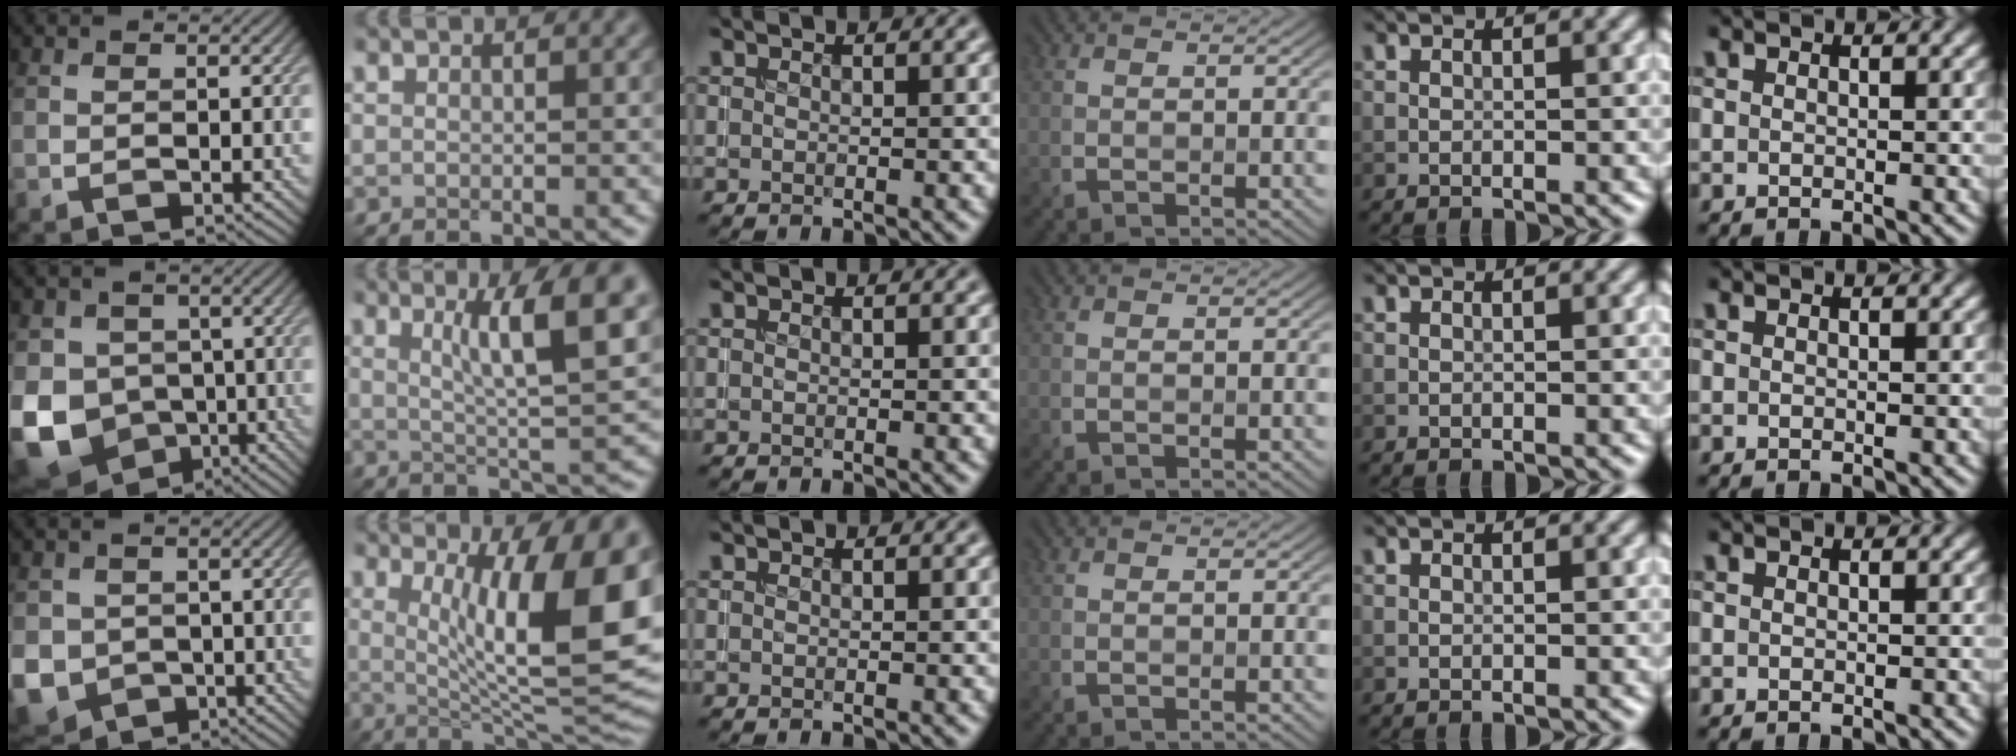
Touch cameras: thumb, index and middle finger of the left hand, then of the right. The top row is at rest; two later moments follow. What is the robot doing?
{"motion": "insert", "object": "coin"}